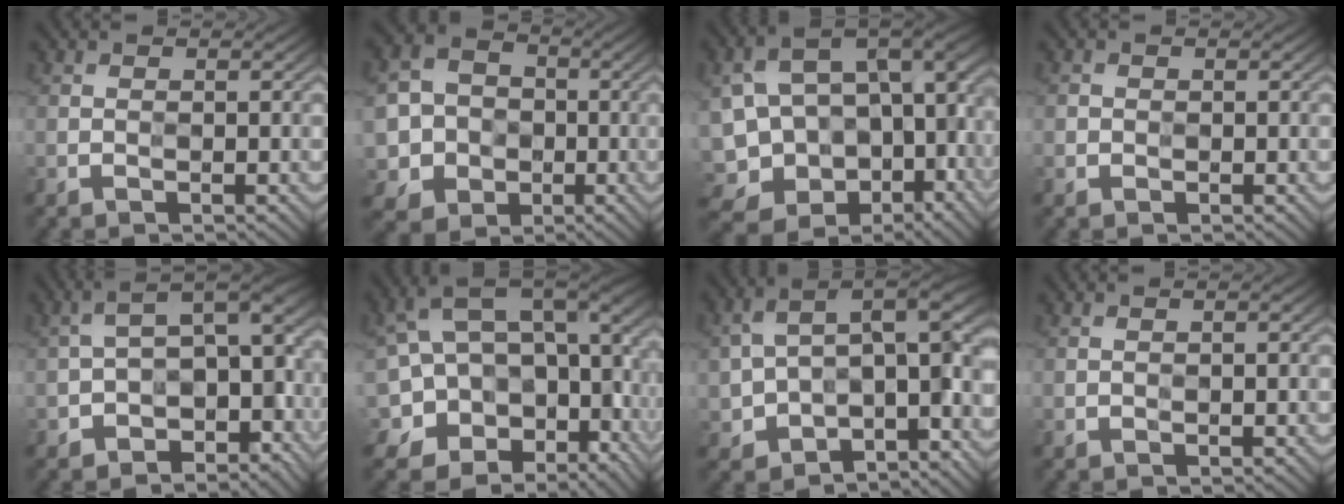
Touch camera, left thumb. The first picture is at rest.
{"total": 8.1, "force": [-1.7, 7.4, 2.8], "torque": [-0.072, -0.018, -0.053]}
{"total": 16.0, "force": [-4.6, 11.2, 10.4], "torque": [-0.229, -0.036, -0.052]}
{"total": 0.8, "force": [-0.1, 0.8, 0.1], "torque": [-0.001, -0.004, -0.006]}
{"total": 10.5, "force": [-4.4, 6.0, 7.3], "torque": [-0.113, -0.016, -0.073]}
{"total": 15.6, "force": [-1.0, 10.6, 11.5], "torque": [-0.234, -0.040, 0.037]}
{"total": 13.5, "force": [-2.8, 9.1, 9.6], "torque": [-0.165, -0.036, -0.006]}
{"total": 1.0, "force": [0.1, 0.2, 1.0], "torque": [-0.018, 0.001, 0.002]}